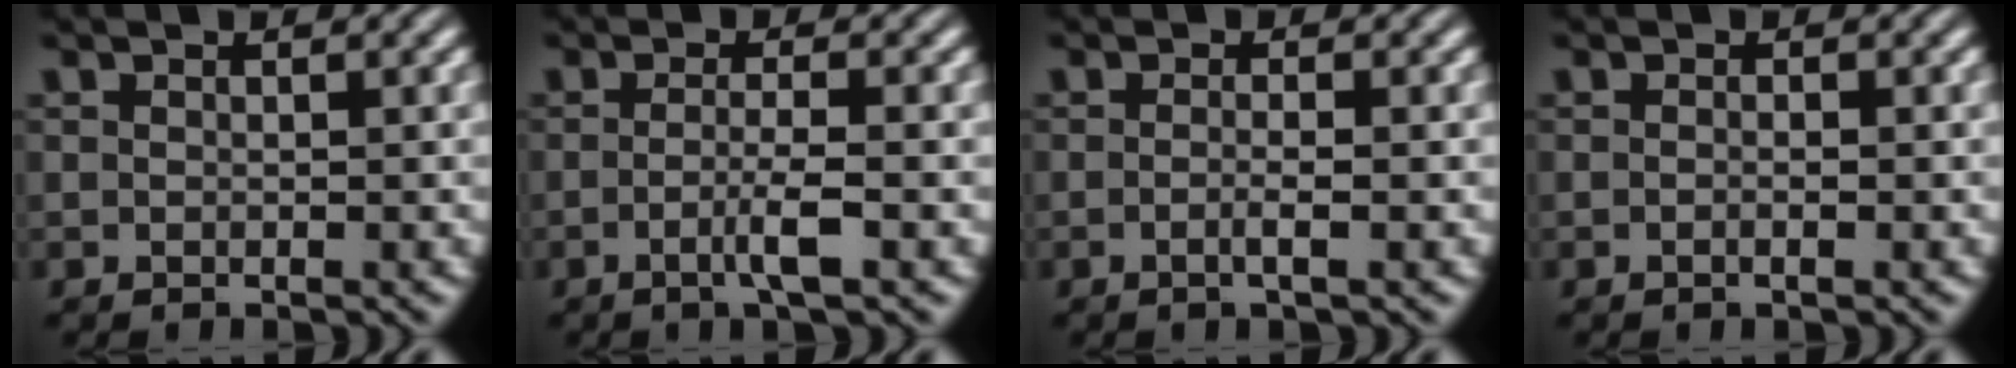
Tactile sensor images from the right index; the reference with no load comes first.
{"total": 2.6, "force": [-1.1, -0.6, 2.3], "torque": [-0.040, -0.009, -0.018]}
{"total": 1.5, "force": [-0.9, -0.4, 1.2], "torque": [-0.025, -0.006, -0.016]}
{"total": 0.9, "force": [-0.7, -0.2, 0.7], "torque": [-0.017, -0.002, -0.011]}